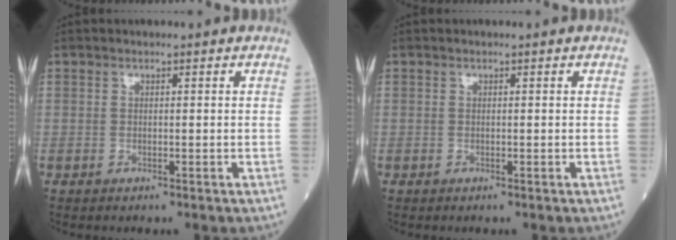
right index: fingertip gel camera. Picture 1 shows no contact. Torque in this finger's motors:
{"motor_torque": [0.00, 0.00, 0.00, 0.00]}